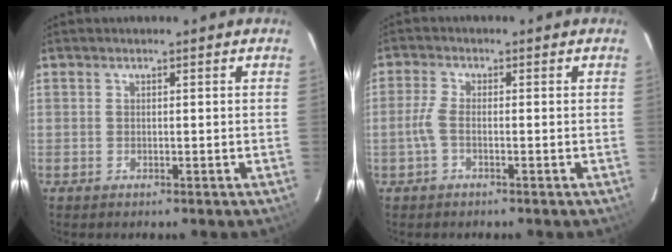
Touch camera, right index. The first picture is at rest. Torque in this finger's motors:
{"motor_torque": [0.55, -0.05, 0.23, 0.05]}